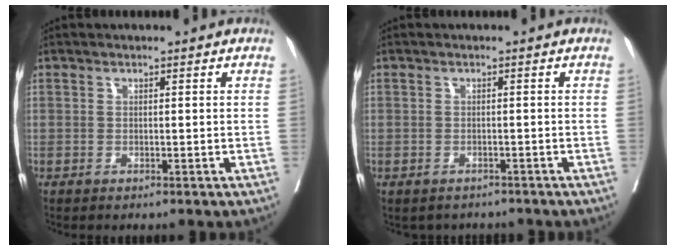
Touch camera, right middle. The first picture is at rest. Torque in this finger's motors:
{"motor_torque": [0.52, -0.64, 0.08, 0.03]}